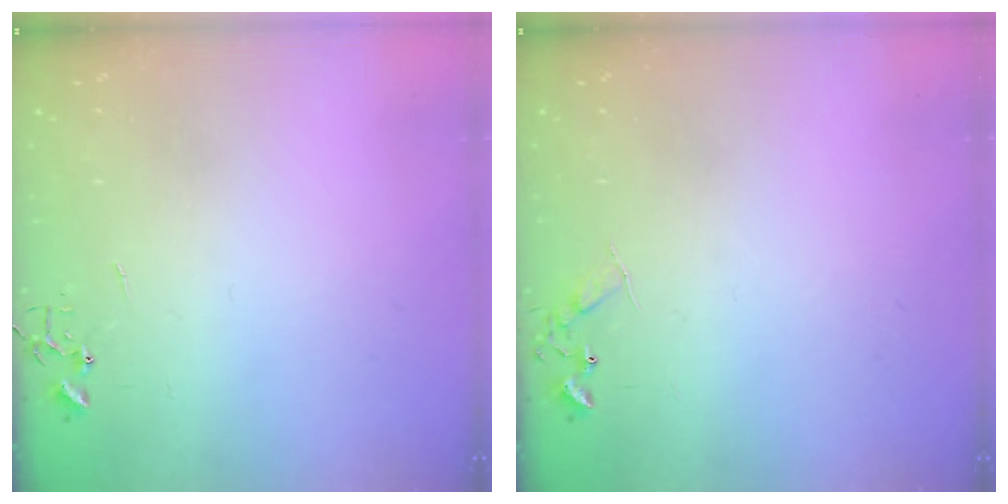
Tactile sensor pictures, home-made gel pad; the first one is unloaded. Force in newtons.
{"total": 7.0, "press": 7.0, "slide": 0.8}